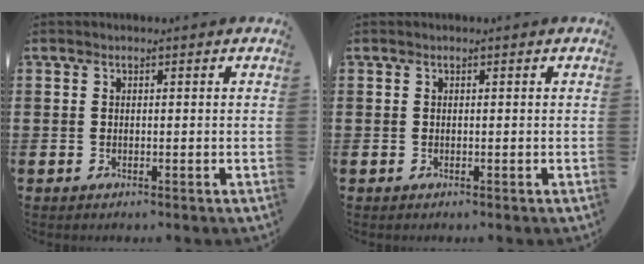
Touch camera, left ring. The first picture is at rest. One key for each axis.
{"total": 0.0}